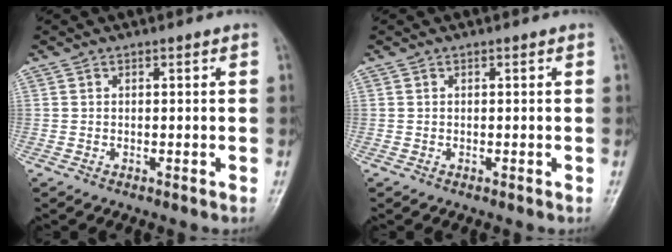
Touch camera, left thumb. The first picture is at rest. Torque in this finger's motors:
{"motor_torque": [0.01, 0.02, -0.04, -0.04, 0.00]}